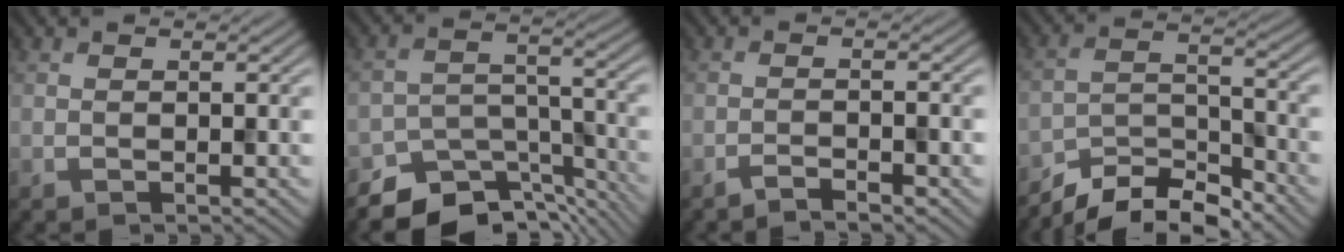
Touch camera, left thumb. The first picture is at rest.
{"total": 9.1, "force": [-7.7, 3.9, 2.8], "torque": [-0.043, -0.005, -0.127]}
{"total": 2.0, "force": [-1.6, 0.2, 1.1], "torque": [-0.018, 0.004, -0.036]}
{"total": 7.7, "force": [-6.9, 2.0, 2.8], "torque": [-0.049, 0.003, -0.136]}